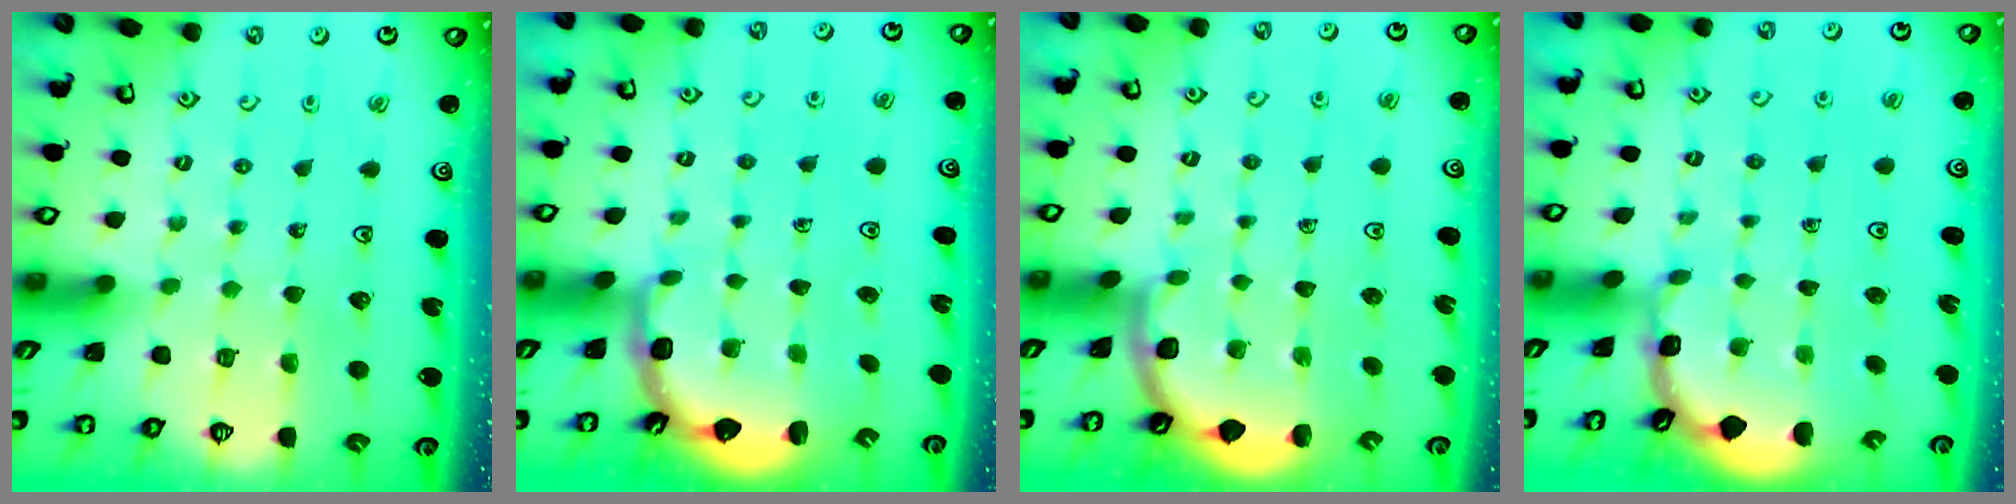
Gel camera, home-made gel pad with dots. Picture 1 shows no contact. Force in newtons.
{"total": 2.6, "press": 2.3, "slide": 1.3}
{"total": 2.2, "press": 2.2, "slide": 0.1}
{"total": 1.5, "press": 1.5, "slide": 0.2}